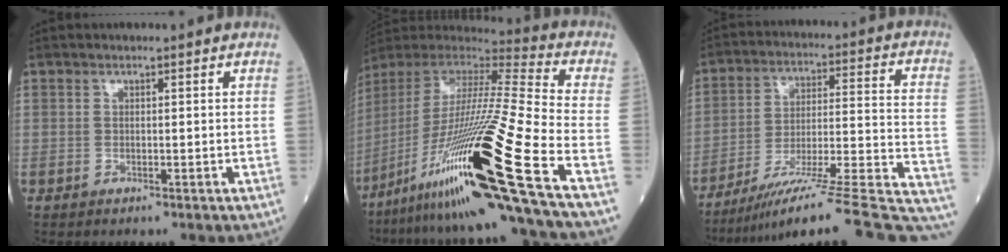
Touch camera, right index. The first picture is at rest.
{"total": 31.0, "force": [-14.8, -0.6, 27.2], "torque": [-0.505, -0.050, -0.271]}
{"total": 25.3, "force": [-20.9, 0.3, 14.2], "torque": [-0.125, 0.001, -0.308]}